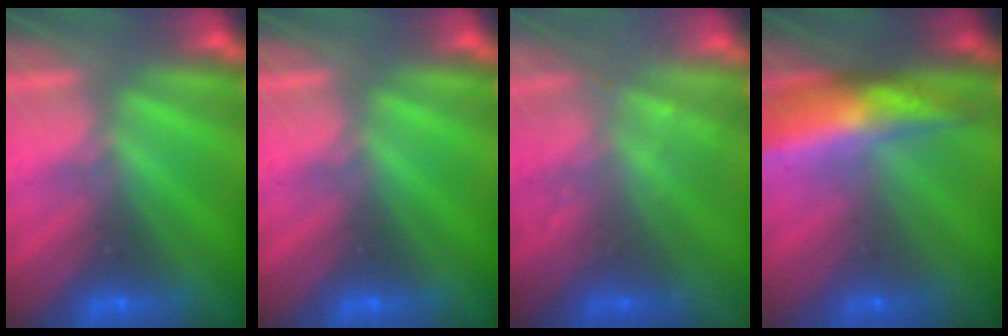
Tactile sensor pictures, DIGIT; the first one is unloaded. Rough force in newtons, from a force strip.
{"total": 0.0}
{"total": 2.3}
{"total": 7.3}